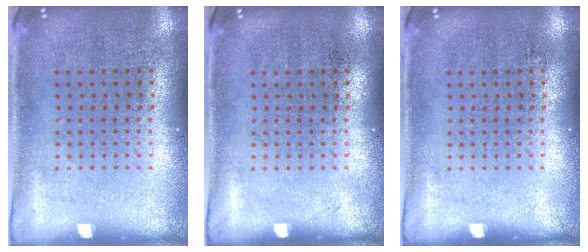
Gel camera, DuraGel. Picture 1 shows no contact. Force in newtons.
{"total": 0.0}
{"total": 0.0}